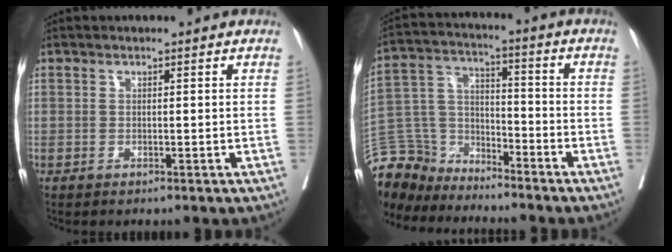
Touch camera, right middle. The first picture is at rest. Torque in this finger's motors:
{"motor_torque": [0.93, -1.00, 0.49, 0.00]}